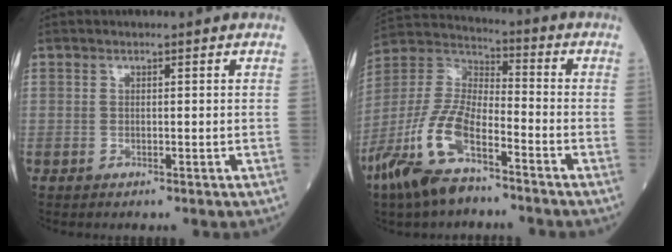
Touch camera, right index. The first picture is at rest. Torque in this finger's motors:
{"motor_torque": [1.44, -0.70, 0.78, 0.21]}